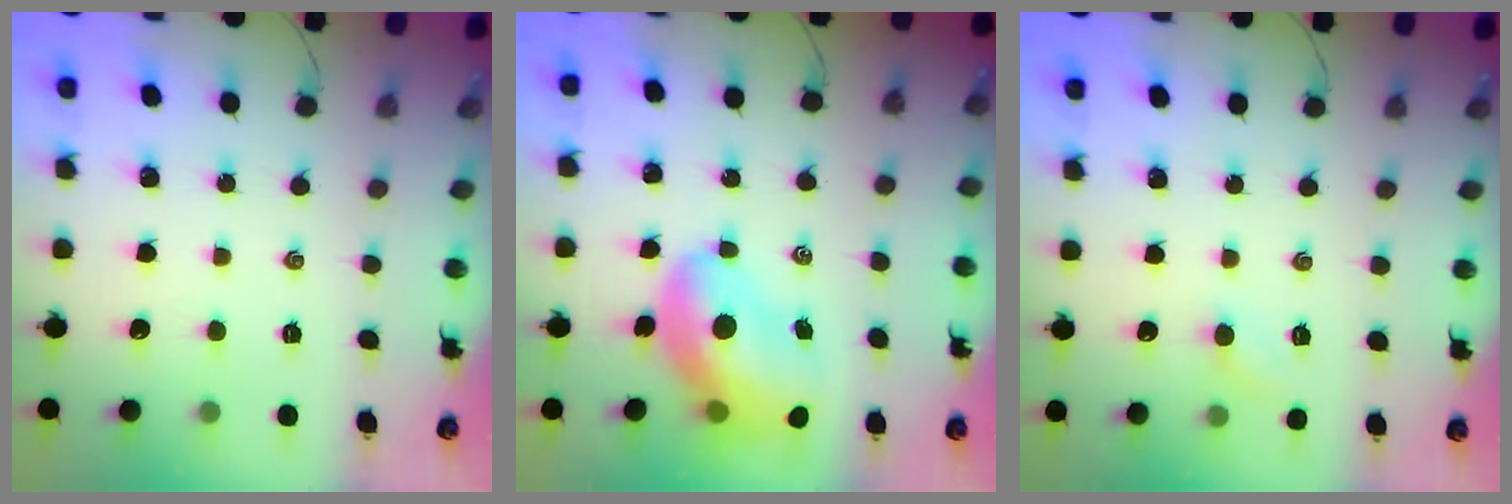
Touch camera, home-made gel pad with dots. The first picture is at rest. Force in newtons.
{"total": 13.5, "press": 13.0, "slide": 3.6}
{"total": 4.8, "press": 4.7, "slide": 1.1}